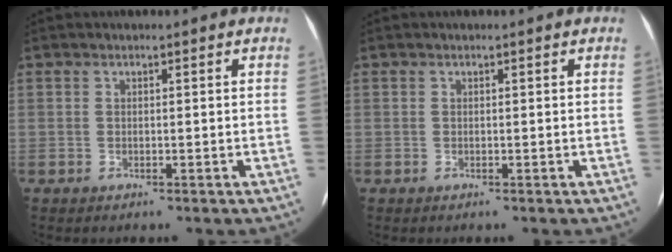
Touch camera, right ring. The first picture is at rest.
{"total": 0.0}